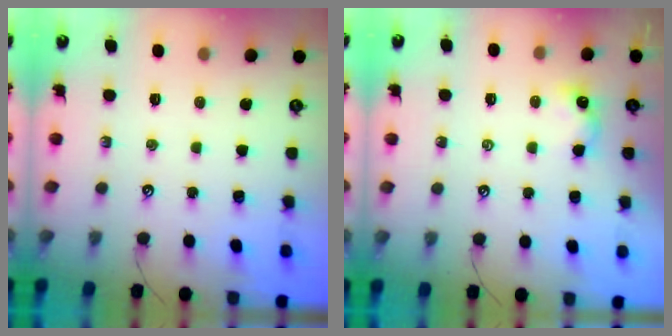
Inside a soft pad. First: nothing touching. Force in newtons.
{"total": 5.8, "press": 5.8, "slide": 0.6}